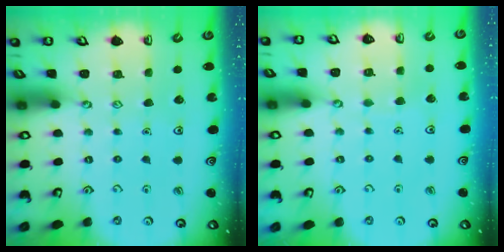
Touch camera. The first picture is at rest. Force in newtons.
{"total": 1.7, "press": 1.7, "slide": 0.1}